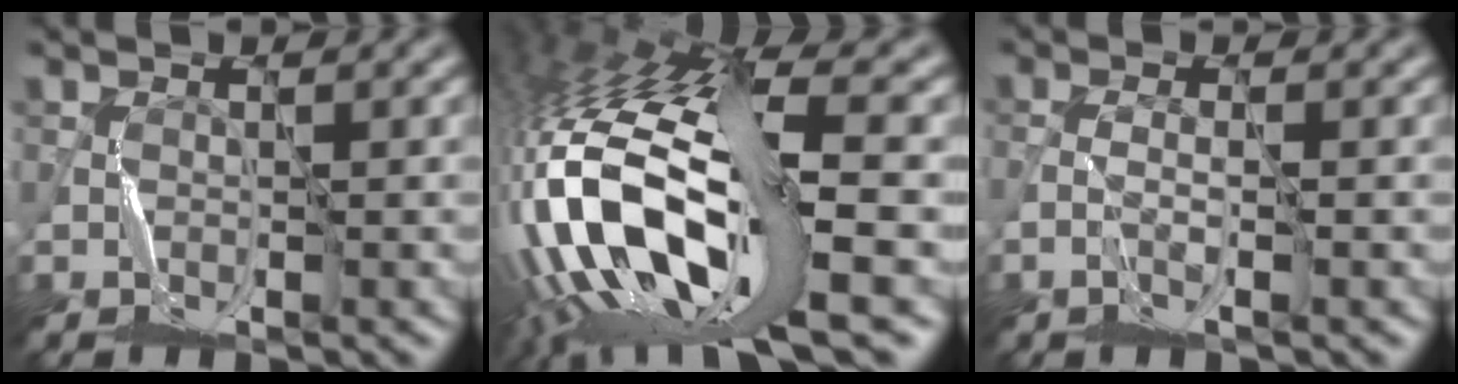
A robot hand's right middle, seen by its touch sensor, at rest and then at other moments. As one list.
[{"total": 17.6, "force": [-3.8, 6.2, 16.0], "torque": [-0.332, 0.002, -0.062]}, {"total": 1.2, "force": [-0.7, 0.1, 1.0], "torque": [-0.020, 0.000, -0.021]}]